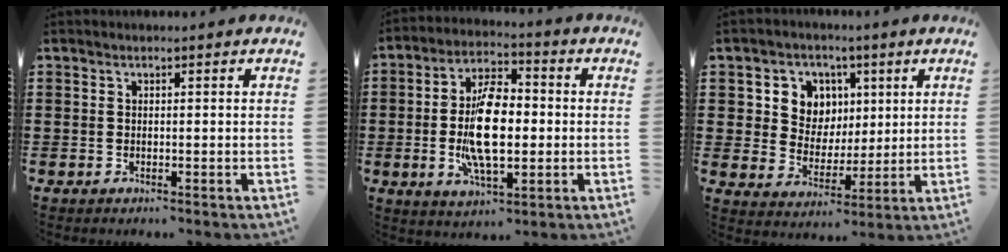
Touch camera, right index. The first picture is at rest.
{"total": 11.4, "force": [-1.0, 5.2, 10.1], "torque": [-0.200, 0.002, -0.022]}
{"total": 7.0, "force": [2.4, 6.5, 1.4], "torque": [-0.050, 0.003, 0.041]}